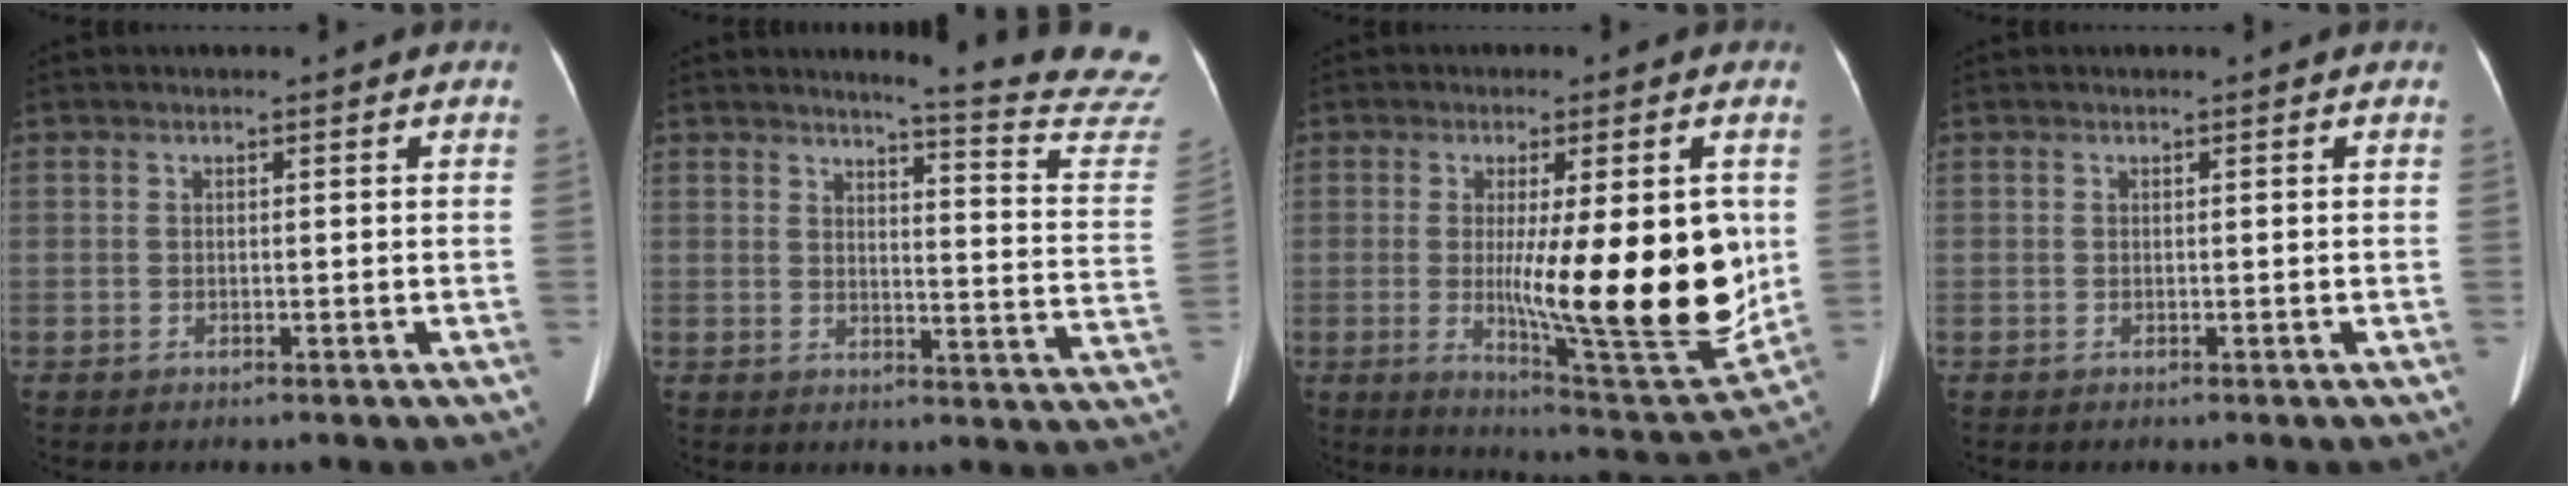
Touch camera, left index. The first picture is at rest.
{"total": 16.8, "force": [16.2, -0.8, 4.4], "torque": [-0.040, -0.139, 0.158]}
{"total": 17.9, "force": [0.1, 2.3, 17.8], "torque": [-0.251, -0.036, 0.010]}
{"total": 0.0}